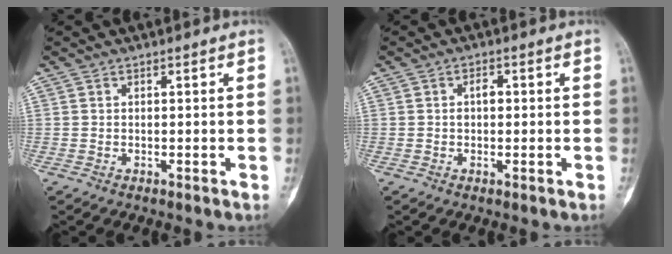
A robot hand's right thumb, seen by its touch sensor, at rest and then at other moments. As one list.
[{"total": 2.2, "force": [0.1, 1.4, 1.8], "torque": [-0.026, 0.003, -0.001]}]